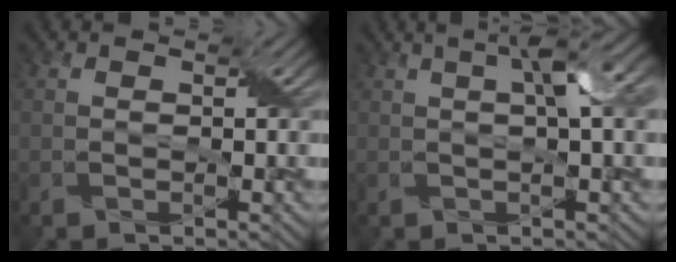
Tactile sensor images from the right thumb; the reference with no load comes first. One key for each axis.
{"total": 5.6, "fx": 1.6, "fy": 1.1, "fz": 5.3, "tx": -0.089, "ty": 0.022, "tz": 0.023}